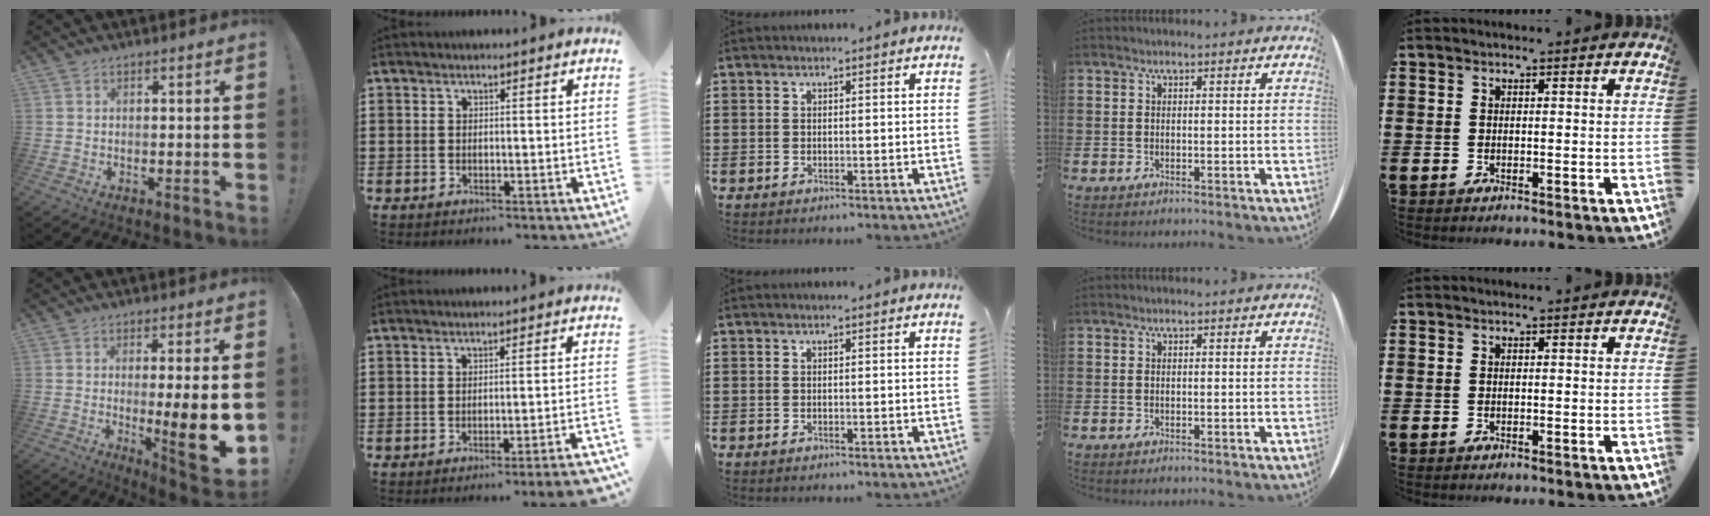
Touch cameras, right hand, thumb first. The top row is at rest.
{"thumb": {"total": 12.5, "force": [-1.0, 1.4, 12.4], "torque": [-0.164, -0.017, -0.008]}, "index": {"total": 2.6, "force": [-2.2, -0.6, 1.4], "torque": [-0.023, -0.007, -0.043]}}